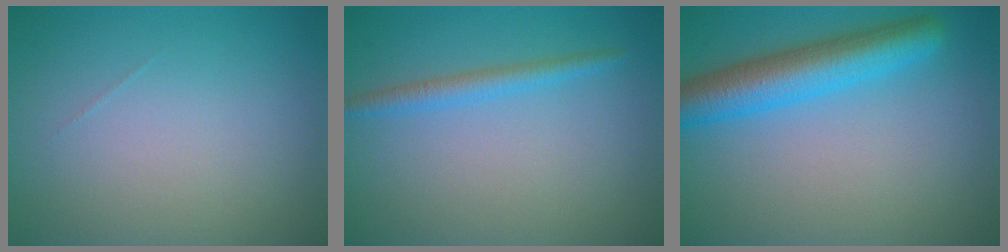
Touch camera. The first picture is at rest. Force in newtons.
{"total": 1.9, "press": 1.8, "slide": 0.2}
{"total": 6.0, "press": 6.0, "slide": 0.3}